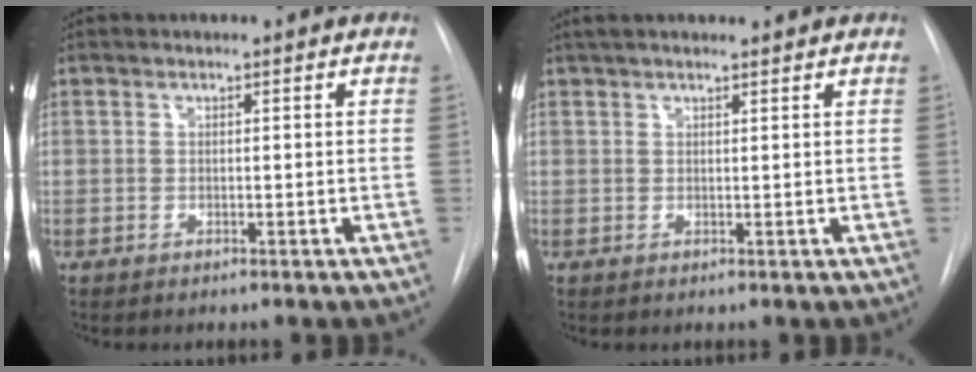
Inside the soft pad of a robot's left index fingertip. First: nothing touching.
{"total": 6.2, "force": [5.3, 0.9, 3.1], "torque": [-0.049, 0.029, 0.078]}